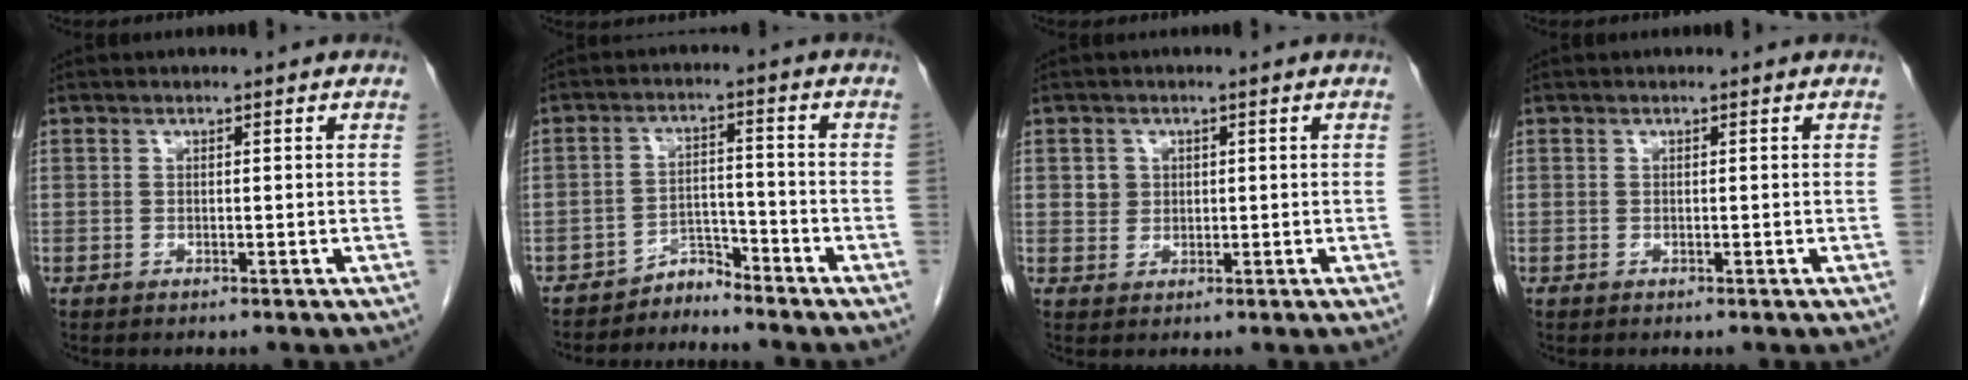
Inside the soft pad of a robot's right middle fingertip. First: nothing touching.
{"total": 3.4, "force": [-3.3, 0.5, -0.5], "torque": [0.017, 0.001, -0.056]}
{"total": 2.2, "force": [0.6, 2.1, 0.4], "torque": [-0.002, 0.002, 0.010]}
{"total": 0.0}